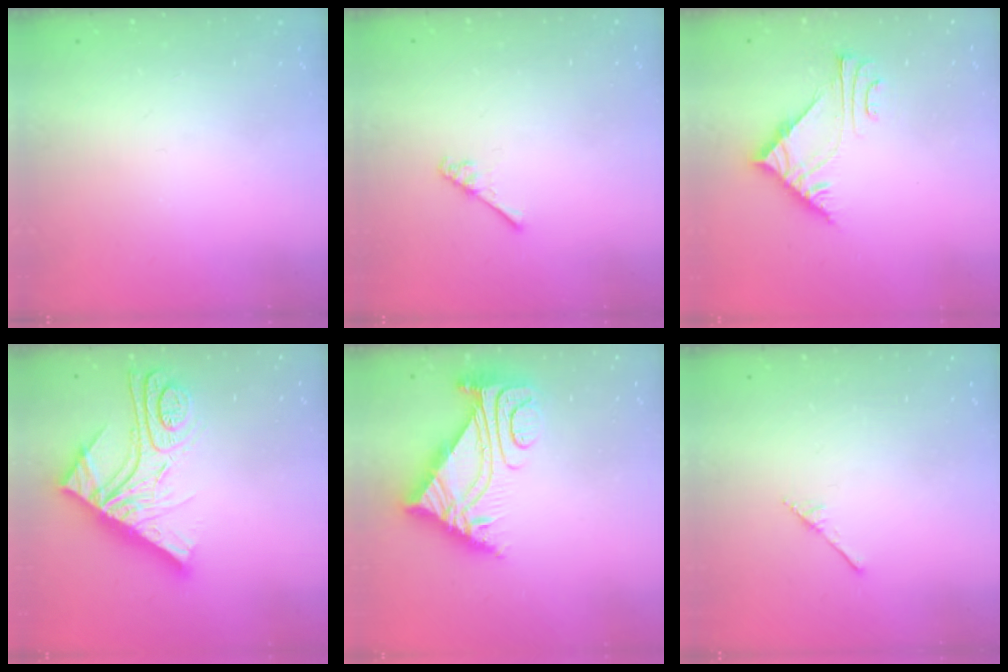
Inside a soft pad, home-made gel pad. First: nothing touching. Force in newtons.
{"total": 2.9, "press": 2.9, "slide": 0.4}
{"total": 7.3, "press": 7.3, "slide": 0.5}
{"total": 17.1, "press": 17.0, "slide": 1.5}
{"total": 8.2, "press": 8.2, "slide": 0.8}
{"total": 1.7, "press": 1.7, "slide": 0.1}